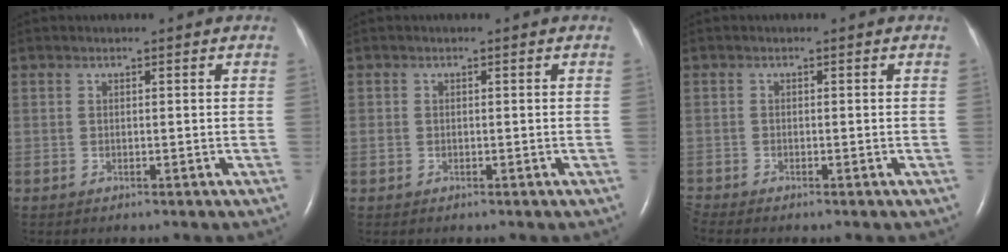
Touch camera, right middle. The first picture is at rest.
{"total": 0.7, "force": [-0.1, 0.7, 0.3], "torque": [-0.008, 0.002, -0.002]}
{"total": 3.2, "force": [-2.9, 0.1, 1.3], "torque": [-0.015, -0.003, -0.041]}